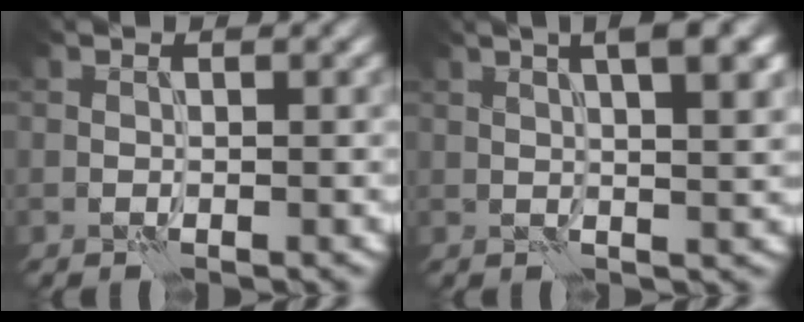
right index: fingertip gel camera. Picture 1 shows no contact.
{"total": 7.7, "force": [3.4, 2.8, 6.3], "torque": [-0.048, 0.036, 0.027]}